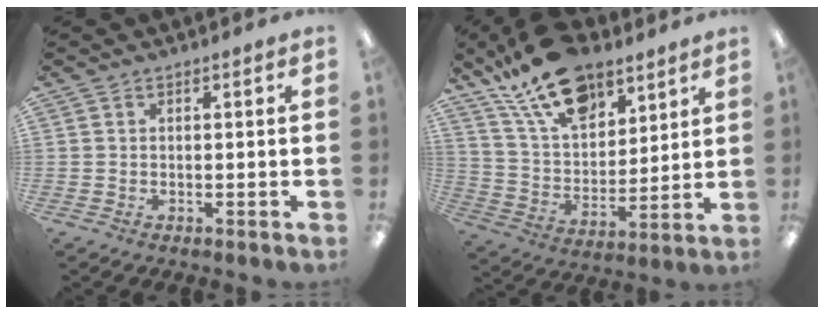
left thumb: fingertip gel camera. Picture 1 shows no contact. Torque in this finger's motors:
{"motor_torque": [0.34, 0.58, 1.43, -1.34, 0.12]}